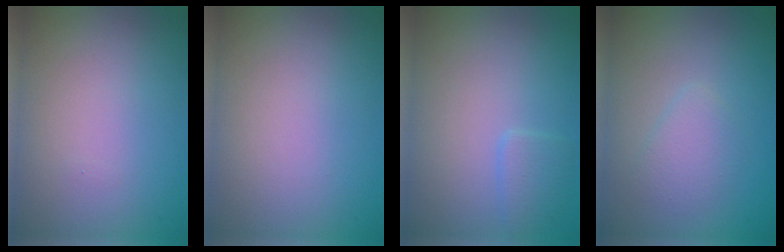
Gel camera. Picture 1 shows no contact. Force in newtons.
{"total": 0.0}
{"total": 1.4, "press": 1.4, "slide": 0.0}
{"total": 1.9, "press": 1.9, "slide": 0.1}